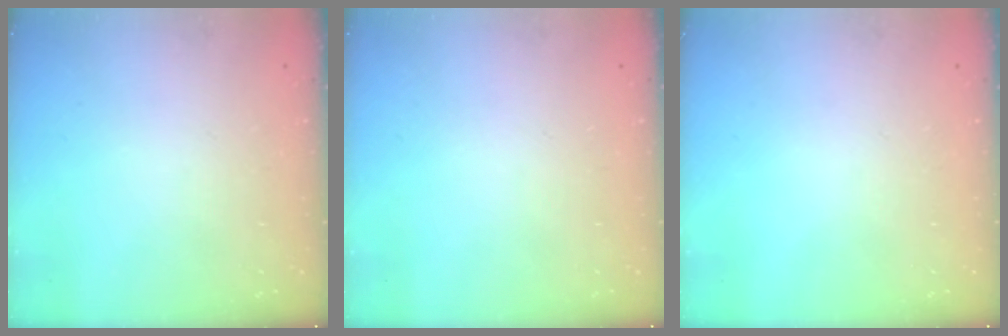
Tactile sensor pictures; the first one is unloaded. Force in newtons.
{"total": 0.0}
{"total": 0.0}